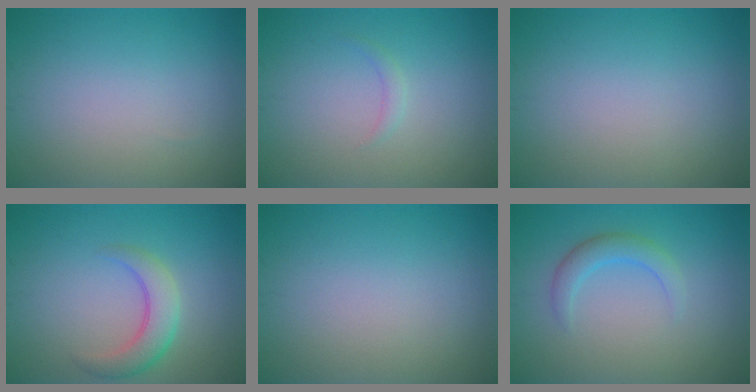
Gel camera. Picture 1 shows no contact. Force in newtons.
{"total": 0.8, "press": 0.8, "slide": 0.0}
{"total": 0.0}
{"total": 3.6, "press": 3.6, "slide": 0.1}
{"total": 0.0}
{"total": 2.3, "press": 2.3, "slide": 0.1}